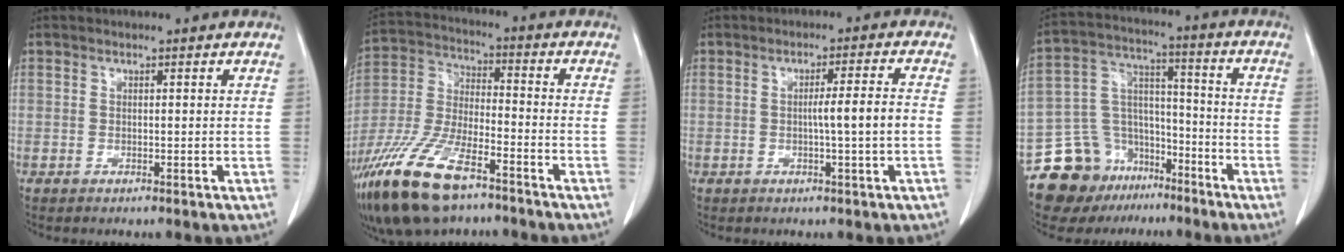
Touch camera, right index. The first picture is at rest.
{"total": 17.5, "force": [-11.6, 5.5, 12.0], "torque": [-0.274, -0.024, -0.219]}
{"total": 4.9, "force": [-0.7, -0.7, 4.8], "torque": [-0.074, 0.003, -0.012]}
{"total": 14.9, "force": [-10.6, 9.8, 3.8], "torque": [-0.067, 0.076, -0.176]}